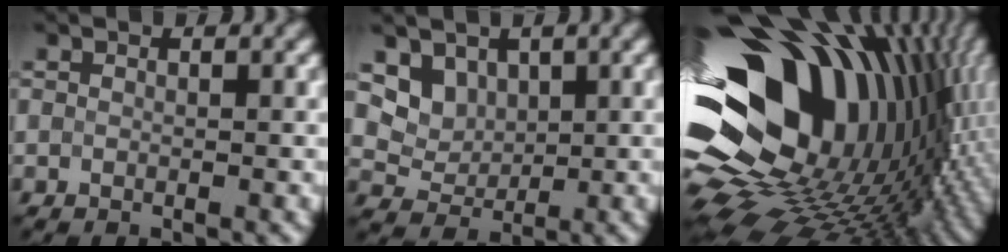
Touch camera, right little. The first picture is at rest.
{"total": 3.4, "force": [2.0, 2.4, 1.2], "torque": [-0.032, -0.013, 0.055]}
{"total": 20.3, "force": [1.3, 13.4, 15.2], "torque": [-0.259, -0.020, 0.018]}